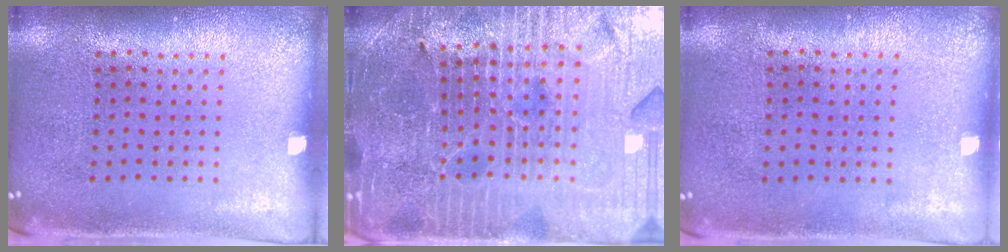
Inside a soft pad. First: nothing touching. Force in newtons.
{"total": 5.4, "press": 5.0, "slide": 1.9}
{"total": 0.0}